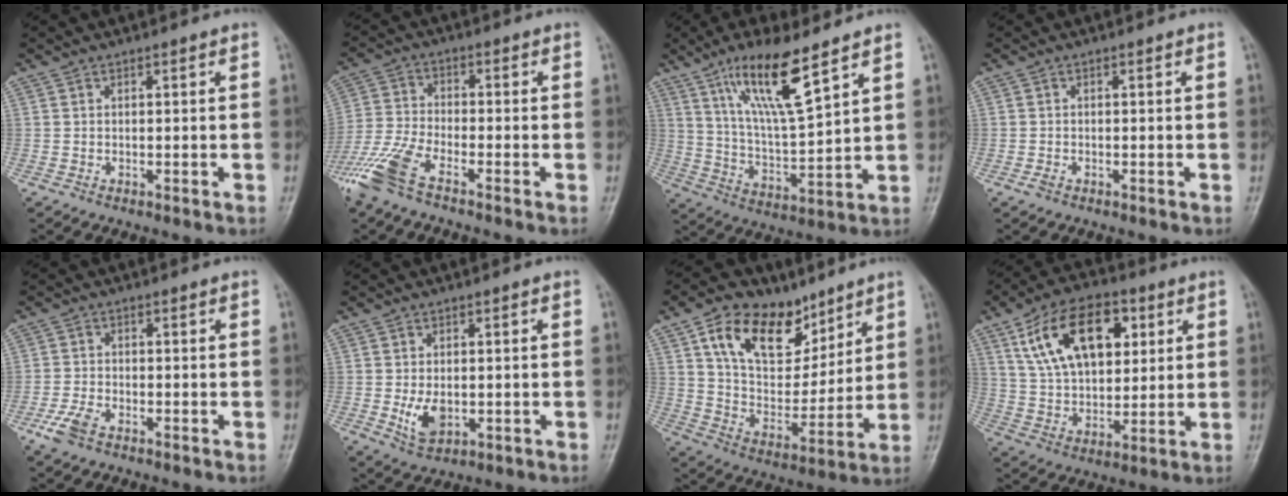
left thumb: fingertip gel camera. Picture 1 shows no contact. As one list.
[{"total": 8.8, "force": [-6.2, 2.7, 5.7], "torque": [-0.141, 0.011, -0.135]}, {"total": 13.7, "force": [8.3, 2.8, 10.5], "torque": [-0.183, -0.045, 0.165]}, {"total": 0.9, "force": [-0.6, 0.6, 0.3], "torque": [-0.007, 0.000, -0.012]}, {"total": 4.2, "force": [-2.7, 2.1, 2.5], "torque": [-0.059, 0.006, -0.053]}, {"total": 5.2, "force": [-1.0, 3.3, 3.8], "torque": [-0.059, -0.004, -0.008]}, {"total": 17.9, "force": [10.0, 11.0, 10.0], "torque": [-0.121, -0.039, 0.182]}, {"total": 17.7, "force": [6.9, 10.5, 12.5], "torque": [-0.177, -0.008, 0.125]}]